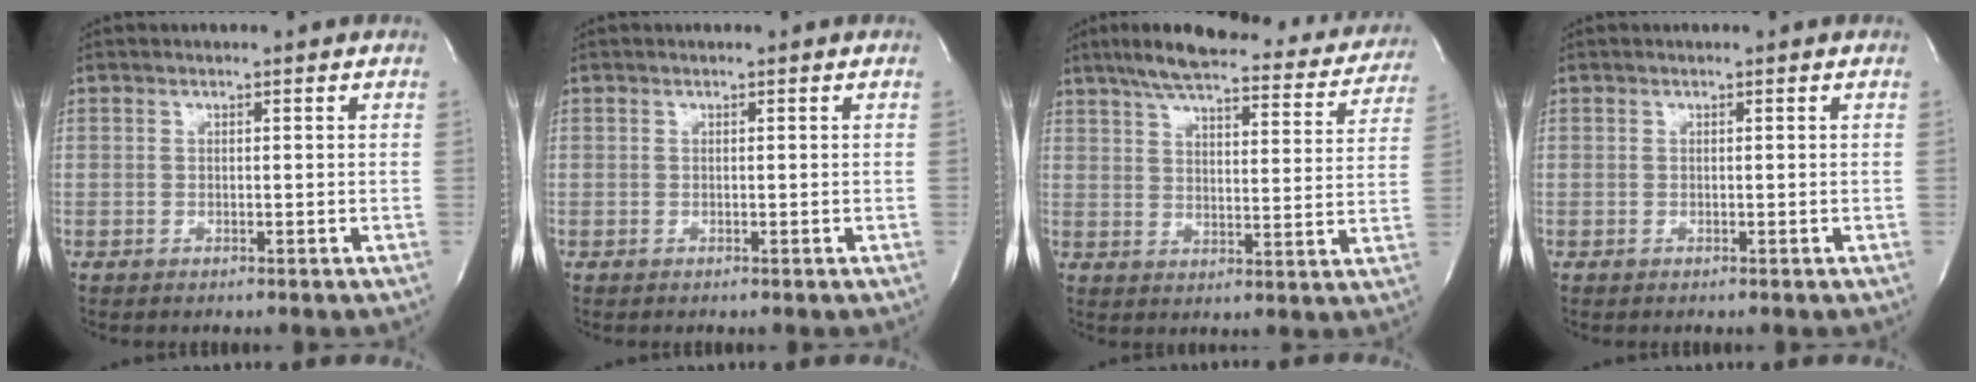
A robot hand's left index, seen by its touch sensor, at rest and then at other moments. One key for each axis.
{"total": 0.0}
{"total": 25.3, "fx": 22.0, "fy": 5.4, "fz": 11.4, "tx": -0.168, "ty": -0.006, "tz": 0.271}
{"total": 0.0}